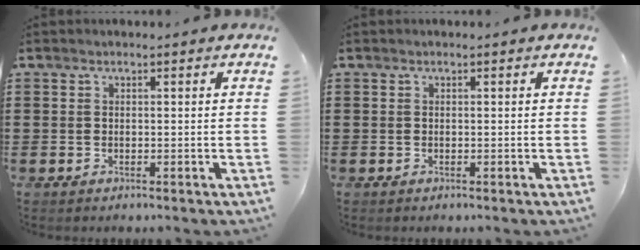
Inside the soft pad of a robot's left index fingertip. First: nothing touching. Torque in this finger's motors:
{"motor_torque": [0.00, 0.00, 0.00, 0.00]}